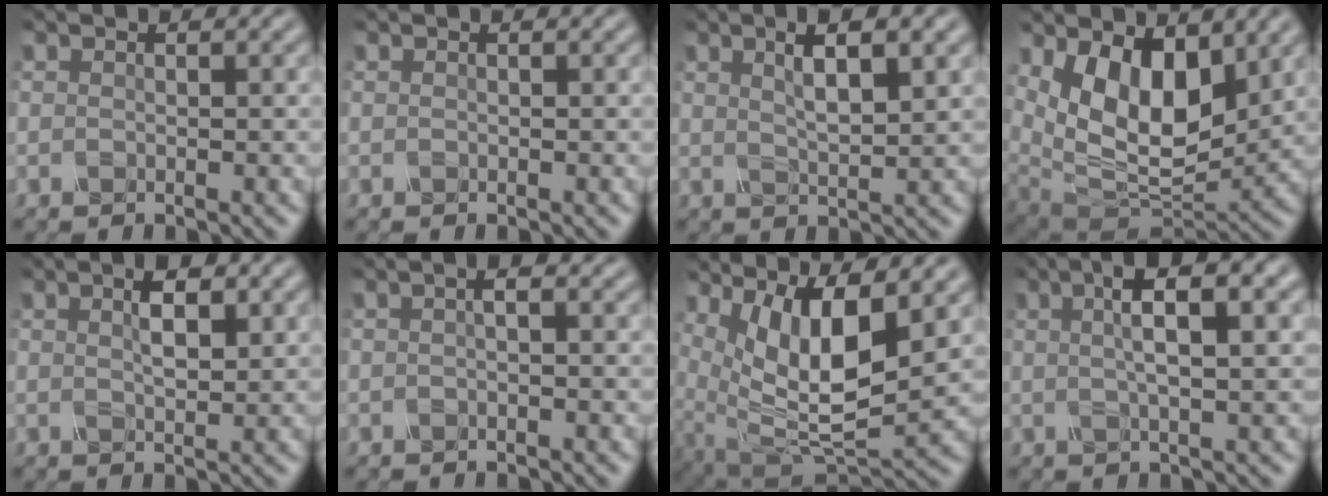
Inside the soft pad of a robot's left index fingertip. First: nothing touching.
{"total": 0.0}
{"total": 4.4, "force": [1.7, 1.1, 3.9], "torque": [-0.069, 0.003, 0.036]}
{"total": 9.8, "force": [2.9, 5.6, 7.5], "torque": [-0.135, -0.016, 0.057]}
{"total": 2.8, "force": [0.8, 0.9, 2.5], "torque": [-0.050, 0.005, 0.023]}
{"total": 1.8, "force": [0.4, 0.7, 1.6], "torque": [-0.014, 0.005, -0.006]}
{"total": 10.8, "force": [3.3, 3.9, 9.6], "torque": [-0.180, -0.010, 0.071]}
{"total": 6.1, "force": [1.7, 1.4, 5.7], "torque": [-0.090, 0.012, 0.031]}